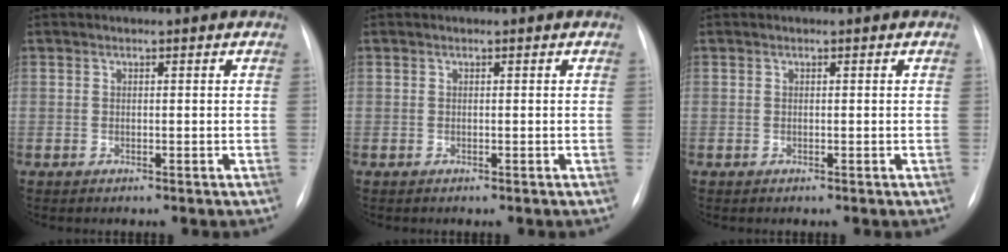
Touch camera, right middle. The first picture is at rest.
{"total": 0.0}
{"total": 0.0}